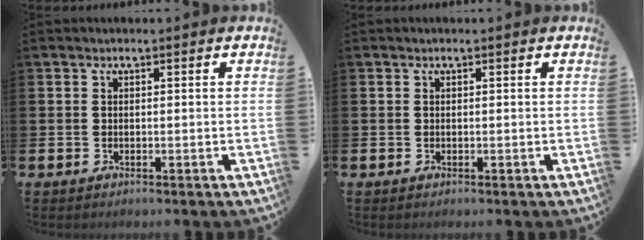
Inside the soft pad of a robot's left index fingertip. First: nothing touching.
{"total": 0.0}